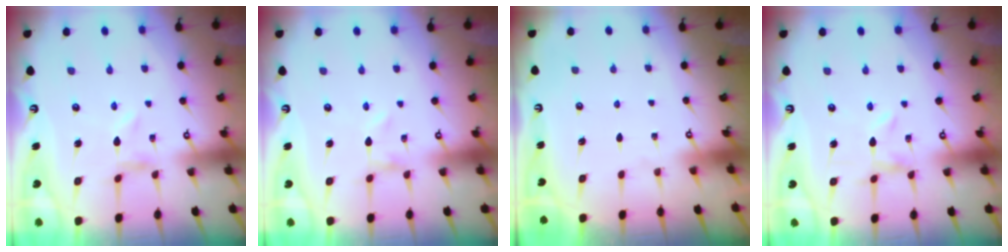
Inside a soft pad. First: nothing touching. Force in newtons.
{"total": 0.0}
{"total": 0.0}
{"total": 0.0}